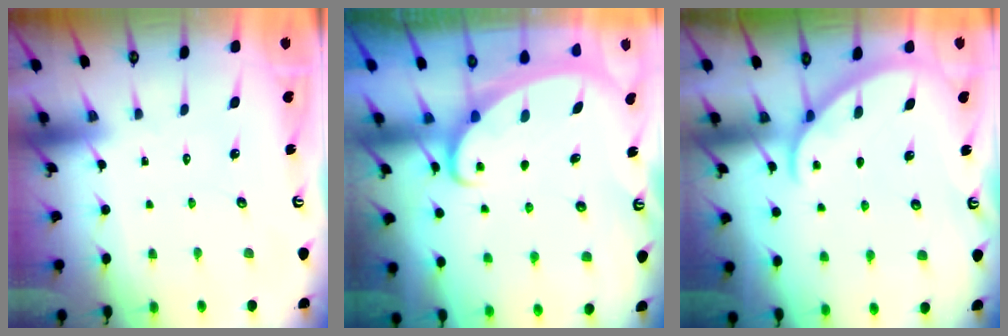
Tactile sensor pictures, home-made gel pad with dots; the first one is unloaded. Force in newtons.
{"total": 2.1, "press": 2.1, "slide": 0.3}
{"total": 2.0, "press": 2.0, "slide": 0.2}